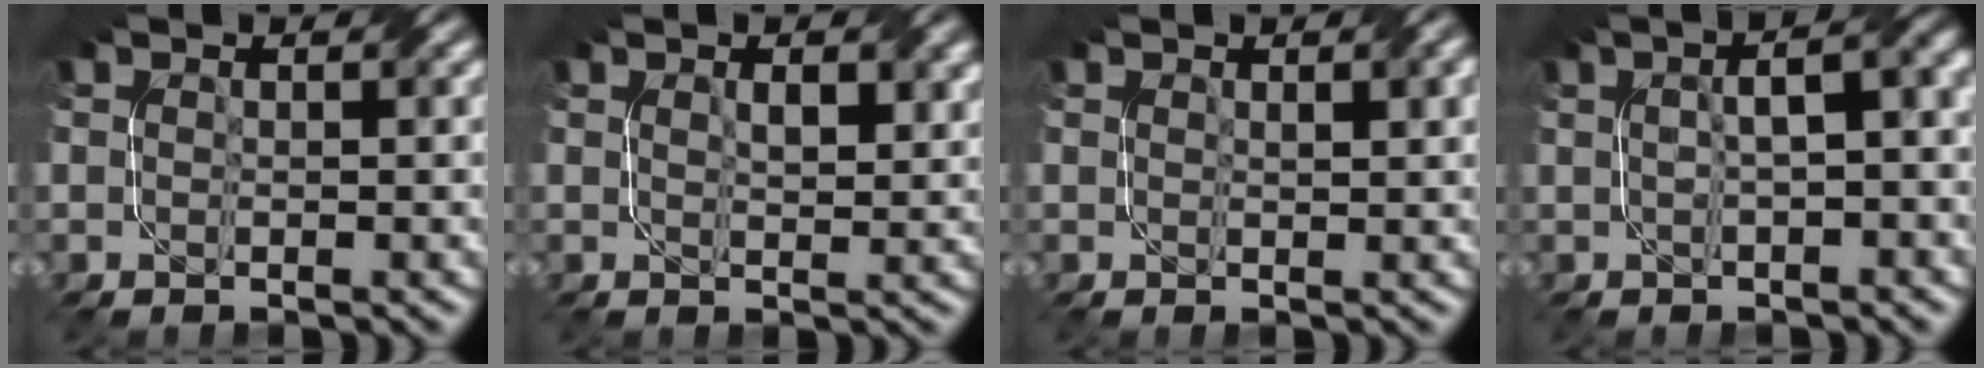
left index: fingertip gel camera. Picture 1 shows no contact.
{"total": 2.0, "force": [0.8, 0.7, 1.7], "torque": [-0.028, -0.003, 0.017]}
{"total": 2.0, "force": [0.9, 0.5, 1.7], "torque": [-0.016, 0.002, 0.015]}
{"total": 7.1, "force": [1.1, 2.5, 6.6], "torque": [-0.064, 0.026, 0.003]}